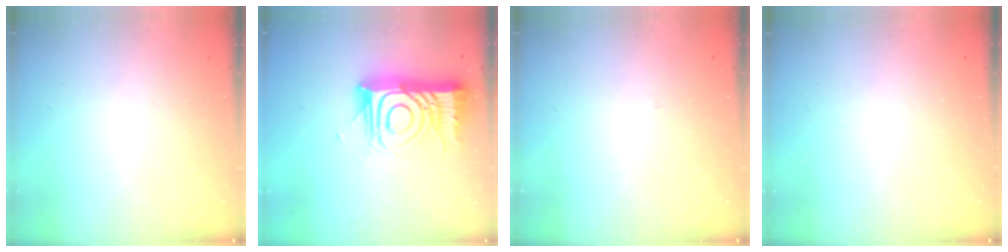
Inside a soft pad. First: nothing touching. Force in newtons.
{"total": 16.7, "press": 16.6, "slide": 1.4}
{"total": 2.7, "press": 2.7, "slide": 0.3}
{"total": 0.0}